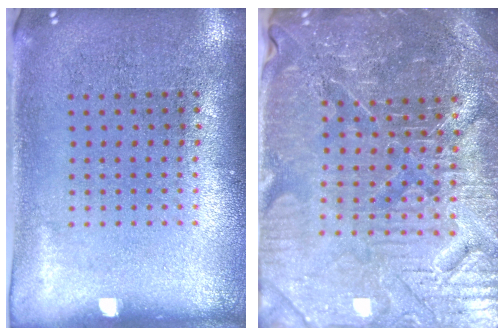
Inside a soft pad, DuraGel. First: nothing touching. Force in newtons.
{"total": 5.4, "press": 5.1, "slide": 1.8}